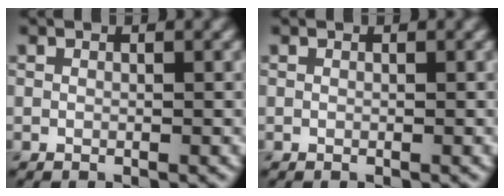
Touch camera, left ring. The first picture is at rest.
{"total": 0.0}